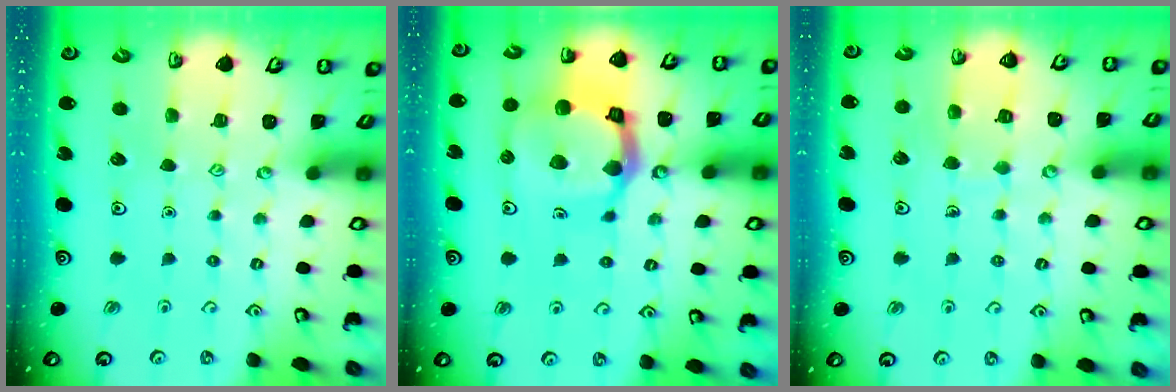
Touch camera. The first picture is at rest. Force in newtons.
{"total": 17.6, "press": 17.5, "slide": 2.1}
{"total": 5.7, "press": 5.7, "slide": 0.5}